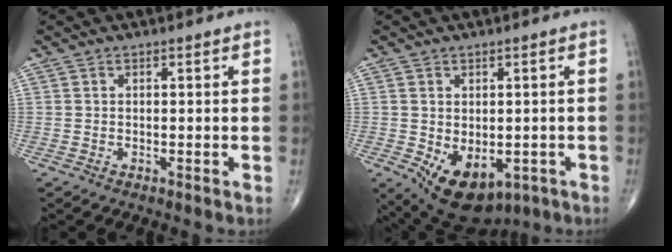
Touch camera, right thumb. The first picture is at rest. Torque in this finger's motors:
{"motor_torque": [-0.14, 0.55, 0.49, 0.29, 0.26]}